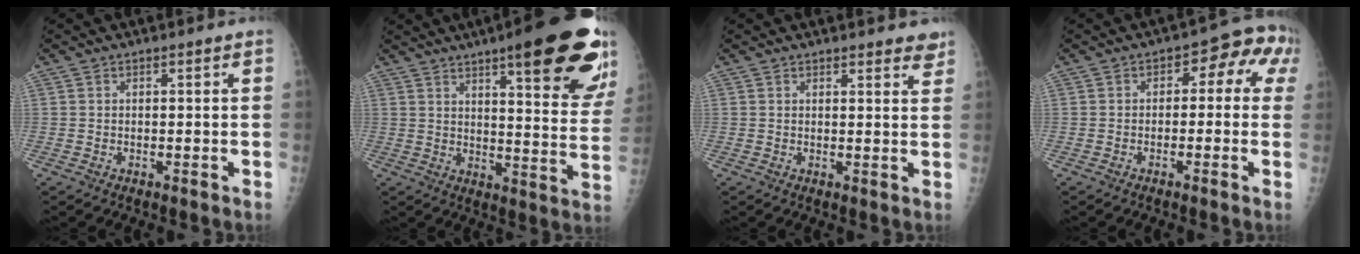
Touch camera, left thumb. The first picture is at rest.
{"total": 24.7, "force": [14.7, 5.6, 19.0], "torque": [-0.221, -0.052, 0.189]}
{"total": 4.1, "force": [3.6, 1.3, 1.6], "torque": [0.006, -0.015, 0.036]}
{"total": 7.4, "force": [0.4, 4.8, 5.6], "torque": [-0.025, 0.042, -0.010]}